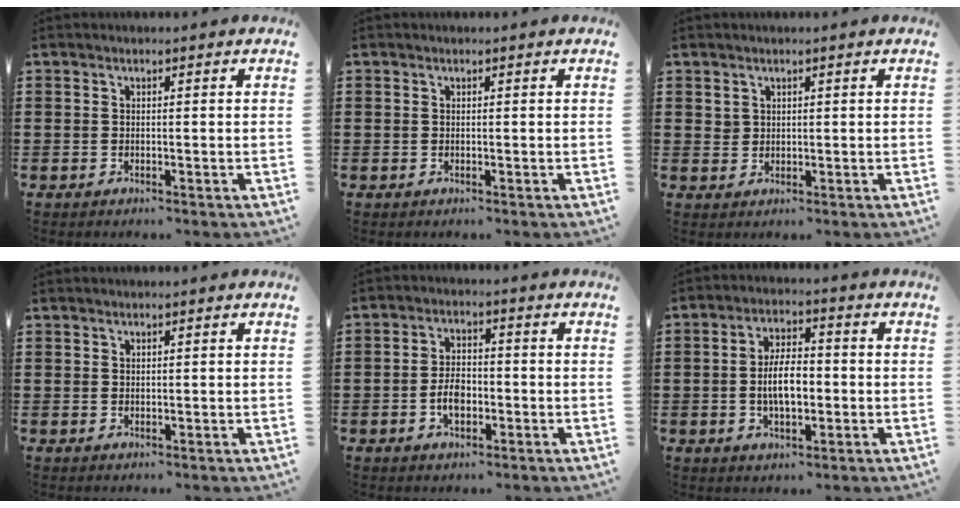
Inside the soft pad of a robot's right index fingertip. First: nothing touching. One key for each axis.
{"total": 0.0}
{"total": 1.6, "fx": 1.0, "fy": 1.2, "fz": 0.2, "tx": -0.008, "ty": 0.003, "tz": 0.021}
{"total": 0.6, "fx": 0.4, "fy": 0.4, "fz": 0.1, "tx": -0.004, "ty": 0.001, "tz": 0.009}
{"total": 4.5, "fx": -1.4, "fy": 2.5, "fz": 3.5, "tx": -0.072, "ty": 0.003, "tz": -0.026}
{"total": 6.6, "fx": -0.8, "fy": 2.9, "fz": 5.8, "tx": -0.102, "ty": 0.004, "tz": -0.018}